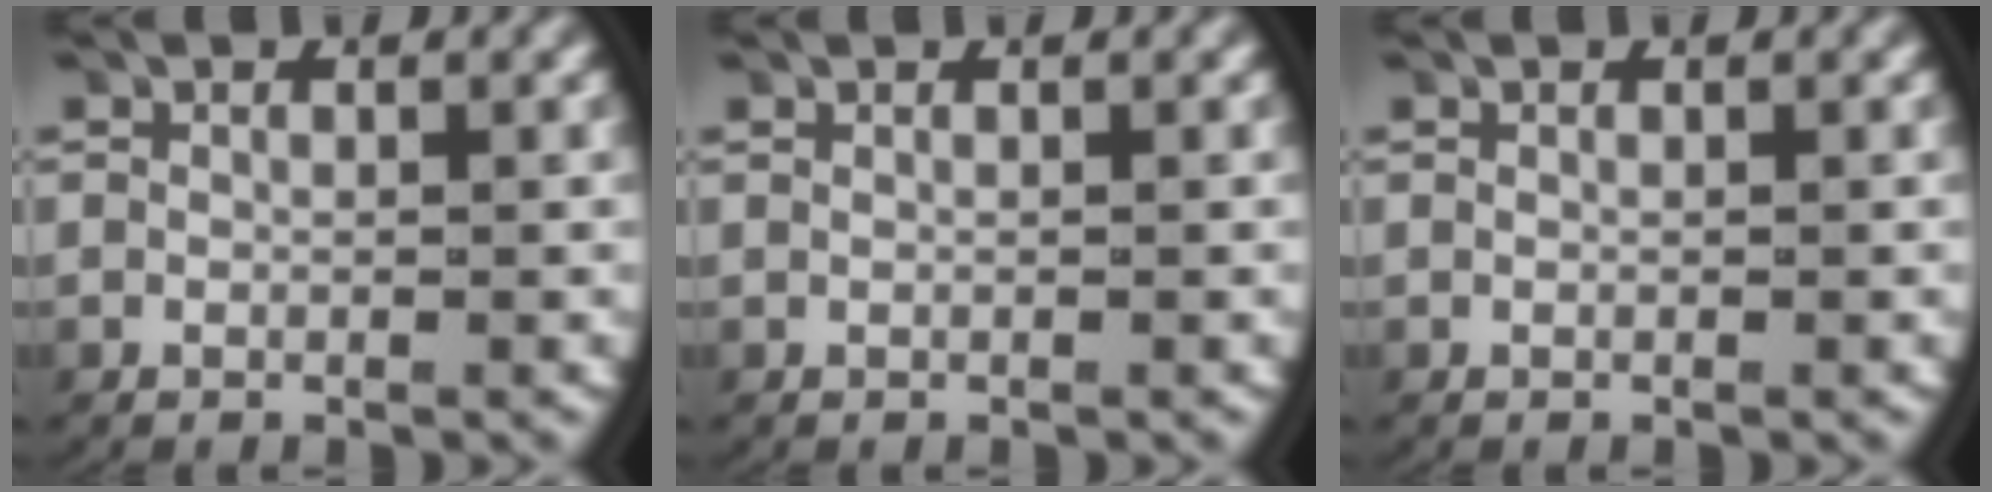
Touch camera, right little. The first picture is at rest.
{"total": 0.6, "force": [-0.1, -0.5, -0.3], "torque": [0.004, 0.000, -0.001]}
{"total": 0.0}